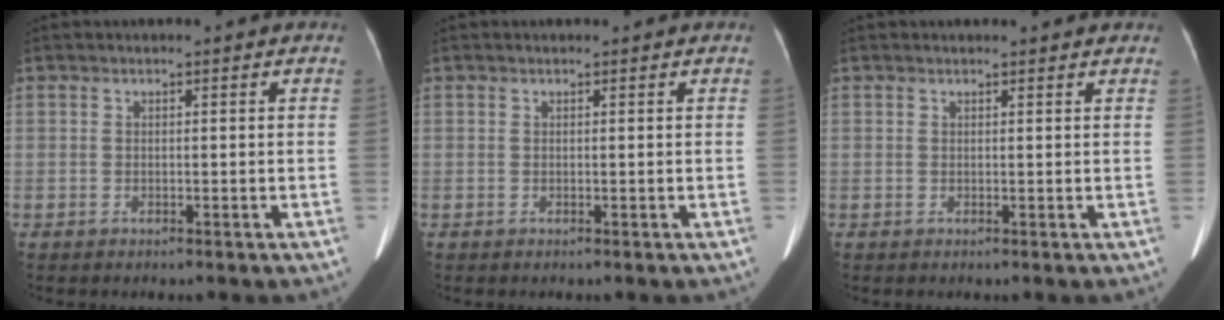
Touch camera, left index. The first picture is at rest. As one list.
[{"total": 0.0}, {"total": 3.3, "force": [3.1, 0.6, 0.8], "torque": [-0.012, 0.019, 0.033]}]